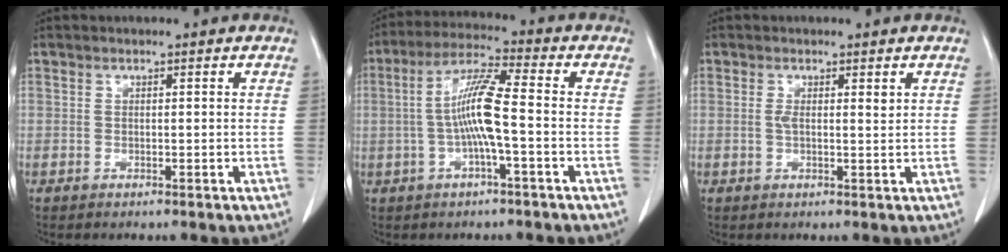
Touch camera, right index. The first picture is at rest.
{"total": 8.7, "force": [-1.0, 0.3, 8.6], "torque": [-0.172, 0.013, -0.024]}
{"total": 2.1, "force": [0.6, 0.6, 1.9], "torque": [-0.036, 0.000, 0.011]}